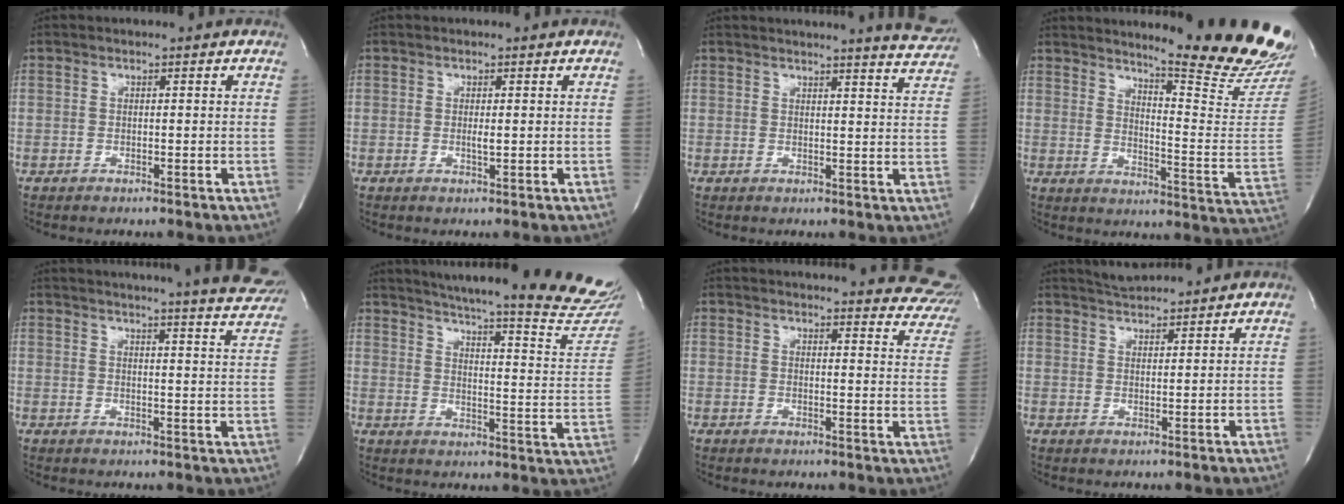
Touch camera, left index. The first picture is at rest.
{"total": 0.9, "force": [-0.2, 0.1, 0.9], "torque": [-0.023, -0.006, -0.003]}
{"total": 9.6, "force": [9.3, 0.0, 2.5], "torque": [-0.028, -0.043, 0.084]}
{"total": 19.5, "force": [17.6, -0.9, 8.5], "torque": [-0.127, -0.132, 0.214]}
{"total": 22.9, "force": [21.4, 1.6, 8.2], "torque": [-0.119, -0.063, 0.238]}
{"total": 29.9, "force": [27.0, 1.7, 12.8], "torque": [-0.187, -0.118, 0.318]}
{"total": 21.6, "force": [20.7, 3.9, 4.9], "torque": [-0.050, -0.085, 0.208]}
{"total": 4.0, "force": [3.9, 0.0, 0.6], "torque": [-0.016, 0.018, 0.072]}